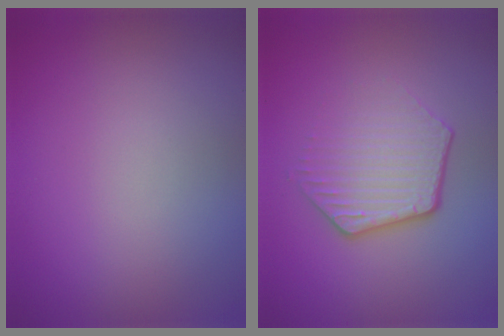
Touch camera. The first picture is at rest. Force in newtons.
{"total": 4.1, "press": 3.0, "slide": 2.9}